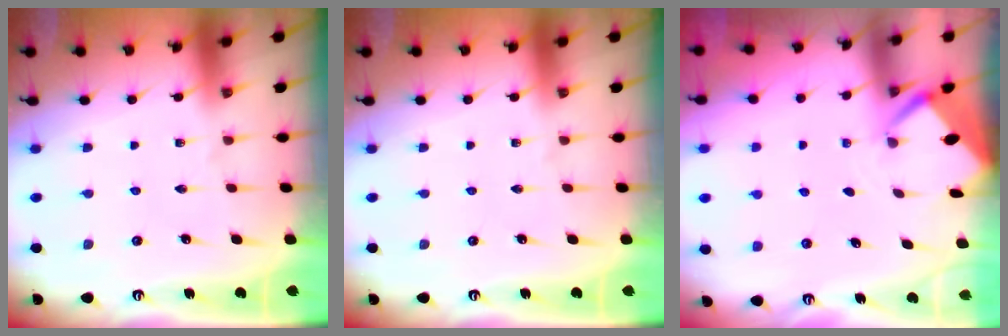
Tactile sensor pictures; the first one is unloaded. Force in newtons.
{"total": 0.0}
{"total": 1.9, "press": 1.9, "slide": 0.1}